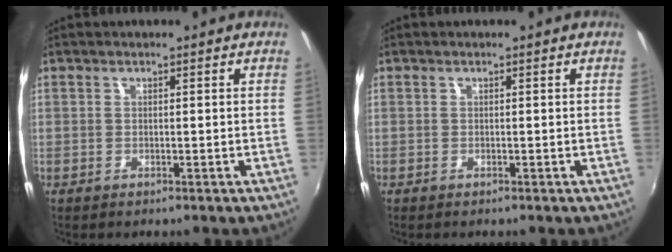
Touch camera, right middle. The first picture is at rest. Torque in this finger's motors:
{"motor_torque": [-0.07, 0.04, -0.04, 0.01]}